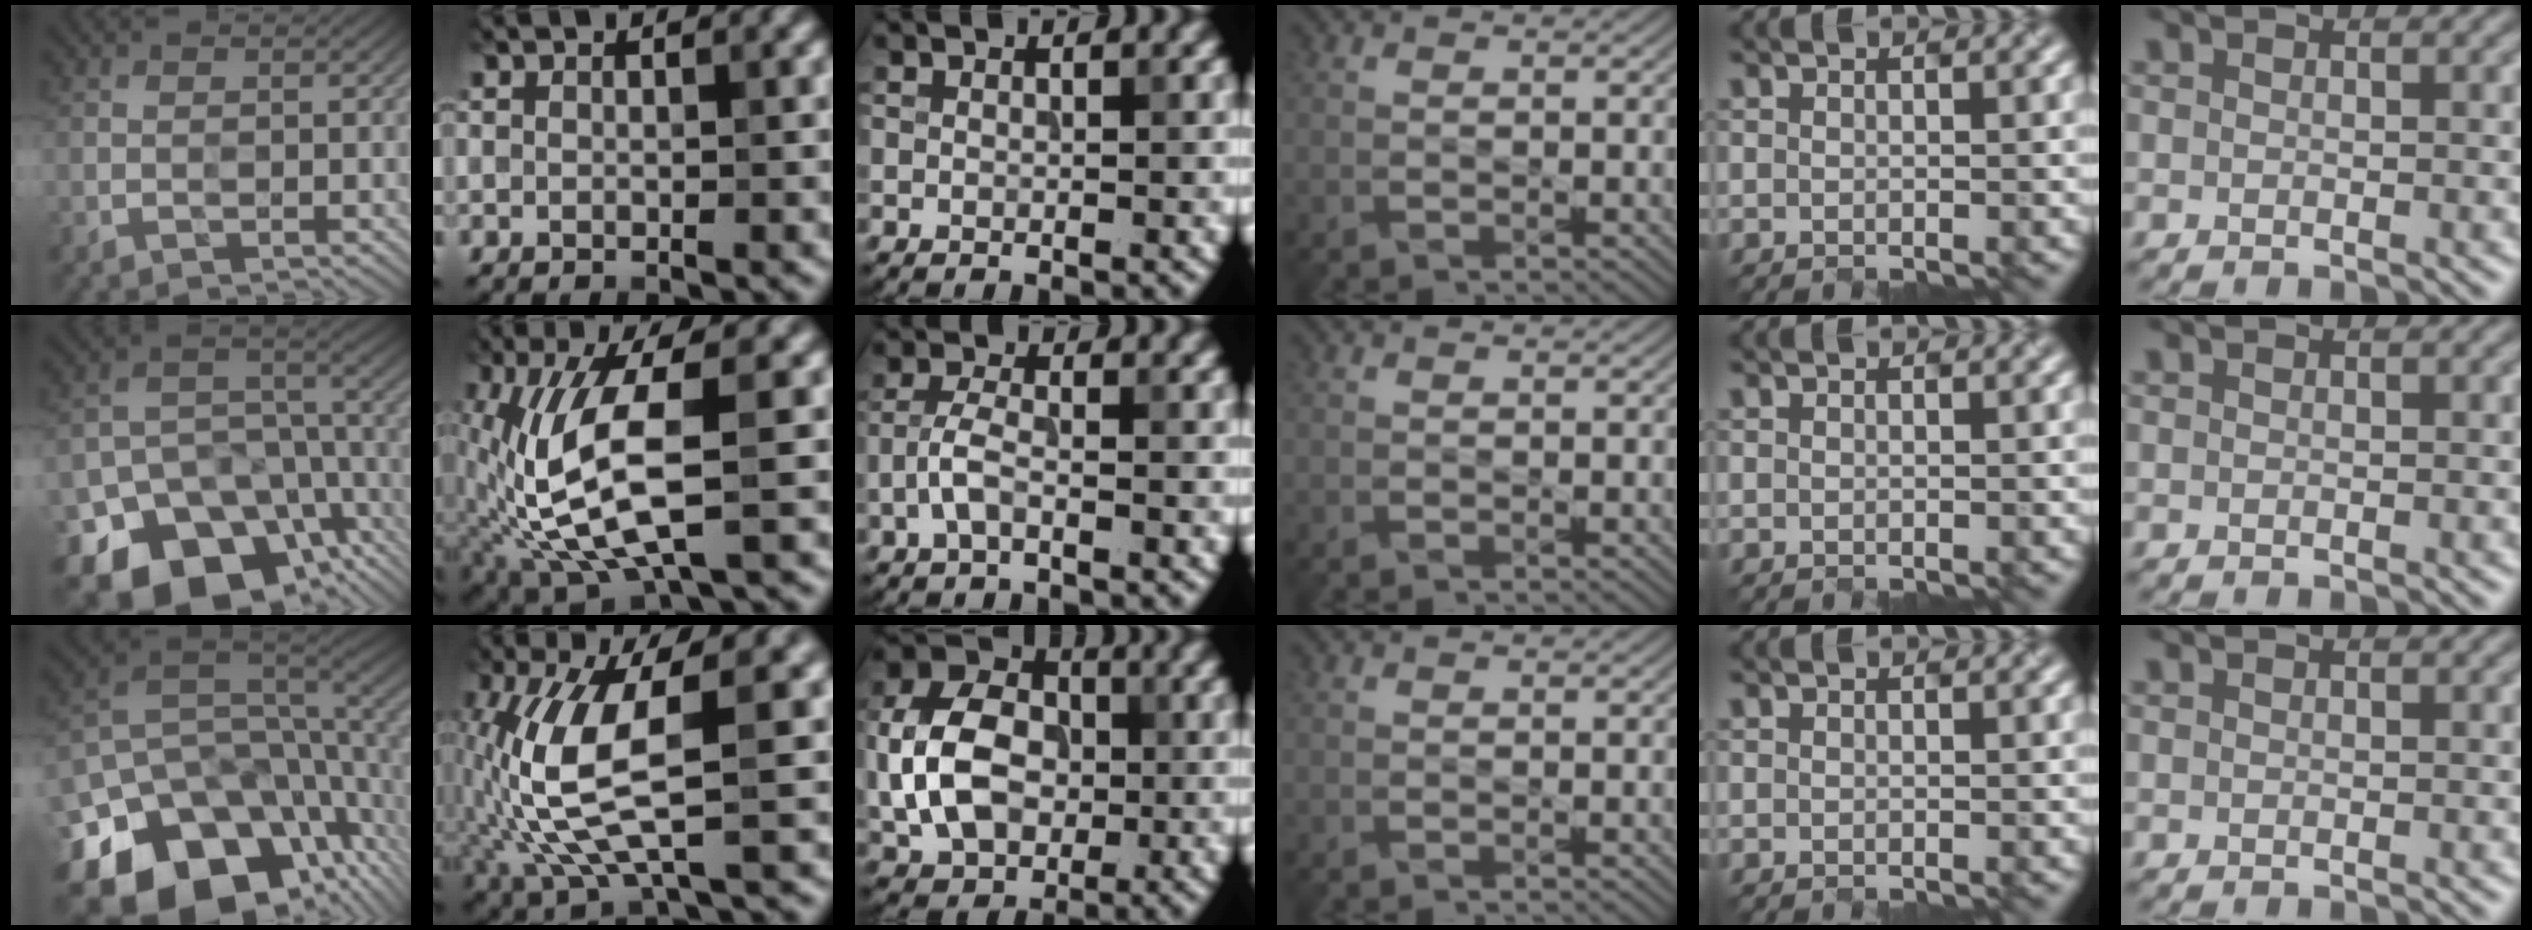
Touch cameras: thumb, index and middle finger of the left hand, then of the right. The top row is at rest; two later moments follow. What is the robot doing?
{"motion": "close", "object": "jewelry box"}